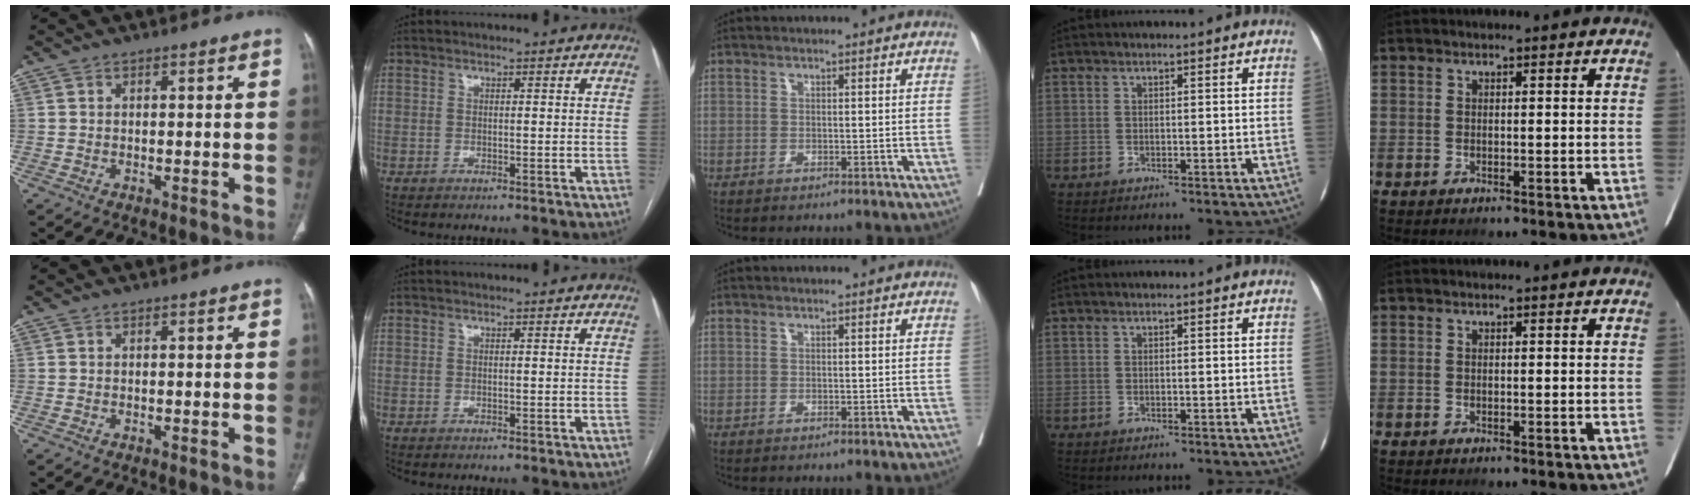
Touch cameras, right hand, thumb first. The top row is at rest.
{}